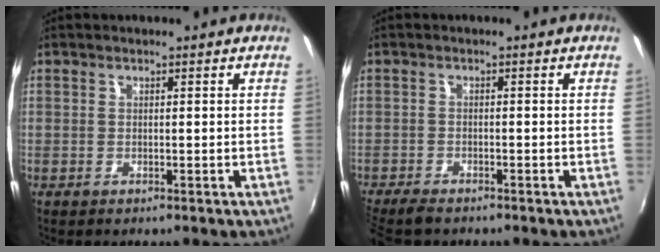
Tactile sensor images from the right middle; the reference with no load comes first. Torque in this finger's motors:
{"motor_torque": [0.62, -0.62, 0.22, 0.06]}